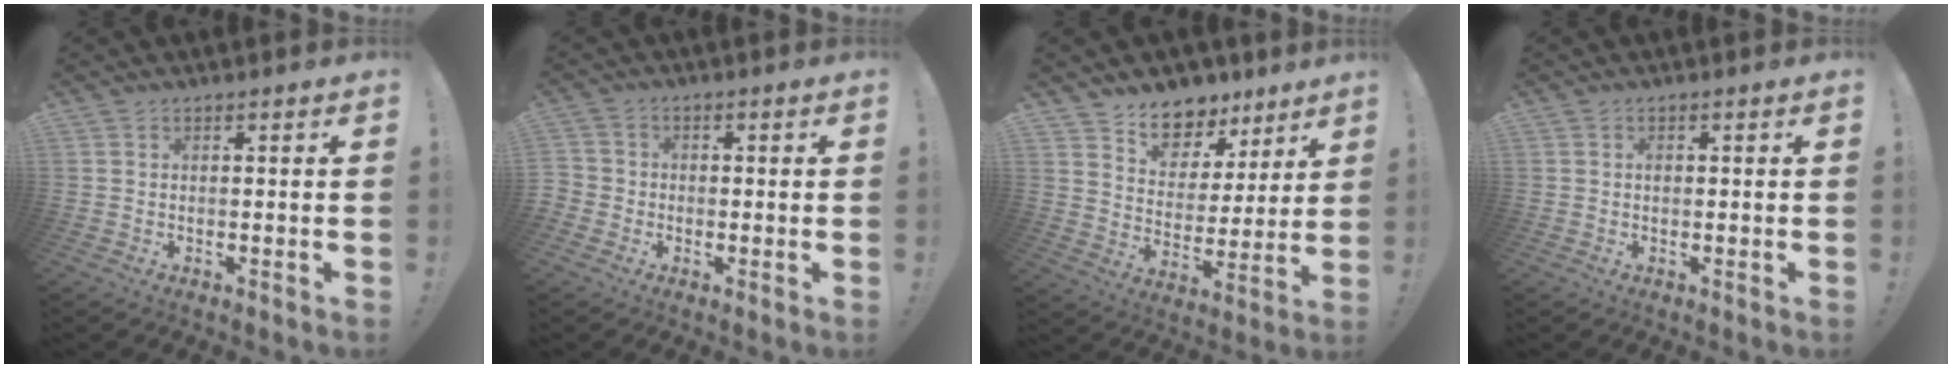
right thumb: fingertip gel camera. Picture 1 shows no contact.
{"total": 2.9, "force": [-1.5, 2.3, 0.9], "torque": [-0.016, 0.012, -0.026]}
{"total": 10.1, "force": [7.6, 6.2, 2.2], "torque": [-0.037, -0.062, 0.145]}
{"total": 0.8, "force": [-0.2, 0.7, 0.4], "torque": [-0.017, 0.006, -0.002]}